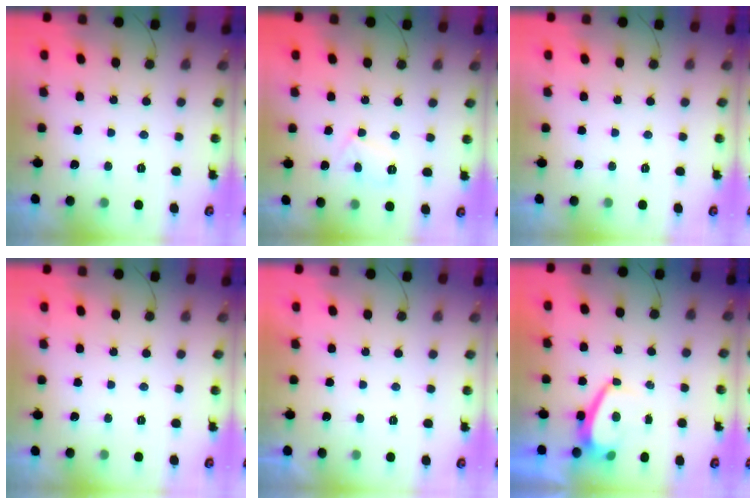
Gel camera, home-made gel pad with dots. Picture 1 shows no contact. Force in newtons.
{"total": 4.8, "press": 4.8, "slide": 0.3}
{"total": 0.0}
{"total": 0.0}
{"total": 2.2, "press": 2.2, "slide": 0.4}
{"total": 2.8, "press": 2.7, "slide": 0.5}